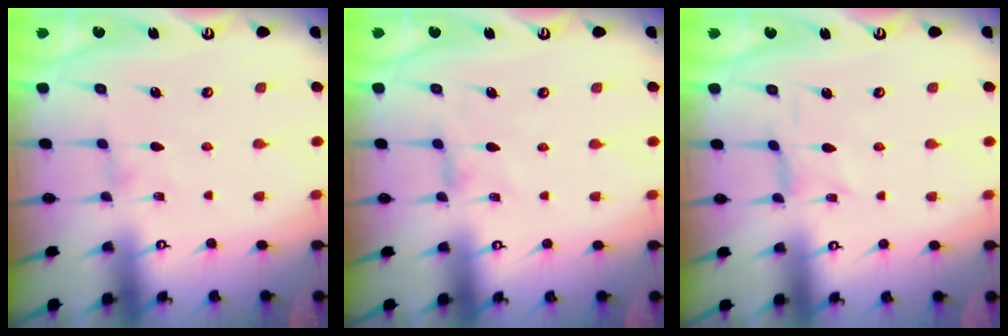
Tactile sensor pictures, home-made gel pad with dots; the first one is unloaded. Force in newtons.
{"total": 0.9, "press": 0.8, "slide": 0.3}
{"total": 0.0}